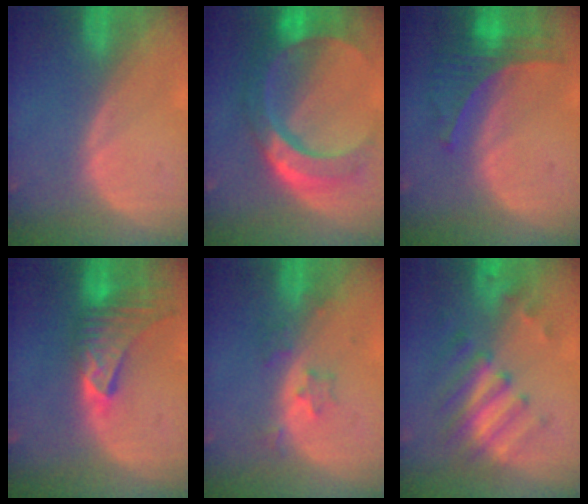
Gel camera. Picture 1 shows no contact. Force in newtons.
{"total": 10.4, "press": 10.3, "slide": 1.0}
{"total": 7.2, "press": 6.4, "slide": 3.3}
{"total": 9.2, "press": 8.3, "slide": 4.0}
{"total": 3.5, "press": 3.2, "slide": 1.3}
{"total": 7.9, "press": 7.0, "slide": 3.7}